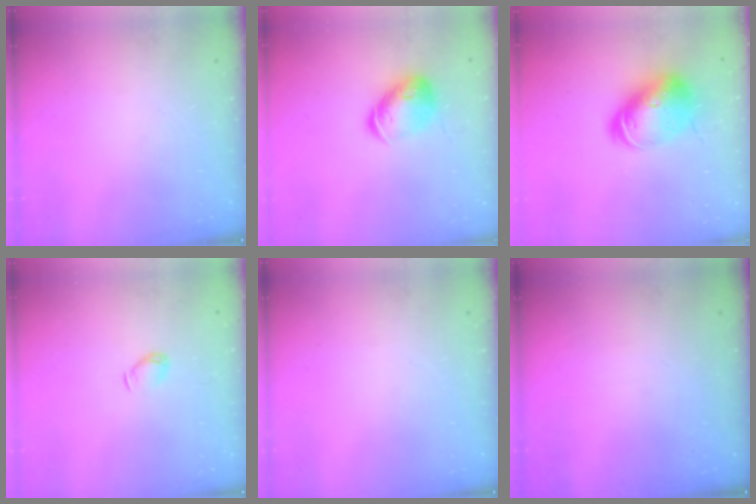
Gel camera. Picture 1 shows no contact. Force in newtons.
{"total": 14.4, "press": 14.2, "slide": 2.0}
{"total": 17.0, "press": 16.7, "slide": 2.7}
{"total": 4.2, "press": 4.1, "slide": 0.9}
{"total": 0.0}
{"total": 0.0}